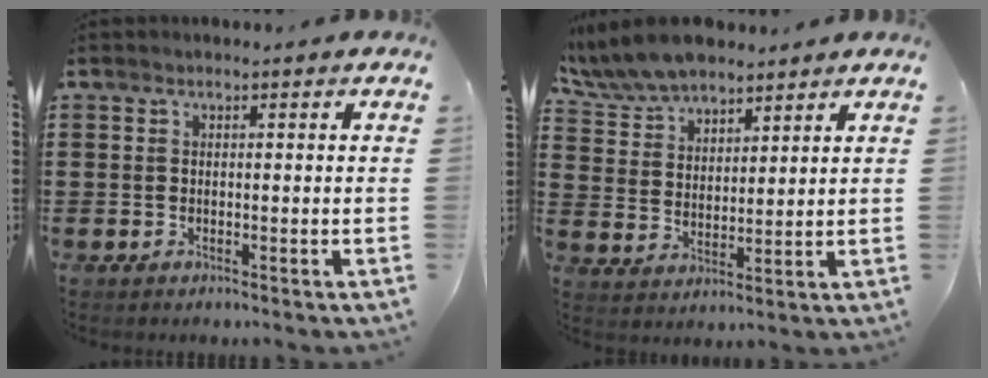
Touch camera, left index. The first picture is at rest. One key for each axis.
{"total": 8.0, "fx": 7.2, "fy": 2.5, "fz": 2.5, "tx": -0.079, "ty": -0.015, "tz": 0.136}